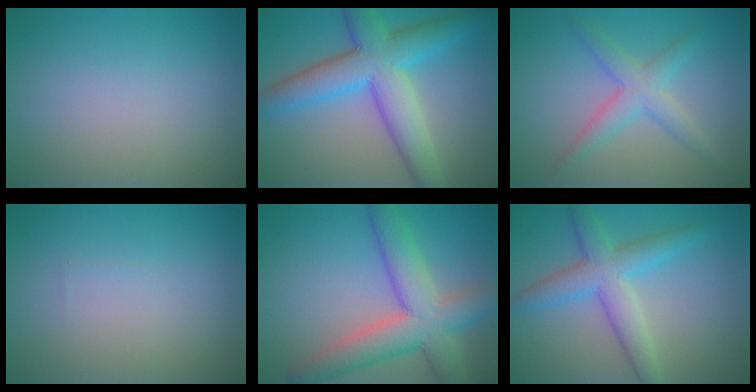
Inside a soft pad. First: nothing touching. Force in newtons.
{"total": 8.3, "press": 8.3, "slide": 0.1}
{"total": 2.3, "press": 2.3, "slide": 0.1}
{"total": 0.0}
{"total": 7.5, "press": 7.5, "slide": 0.4}
{"total": 4.8, "press": 4.8, "slide": 0.2}